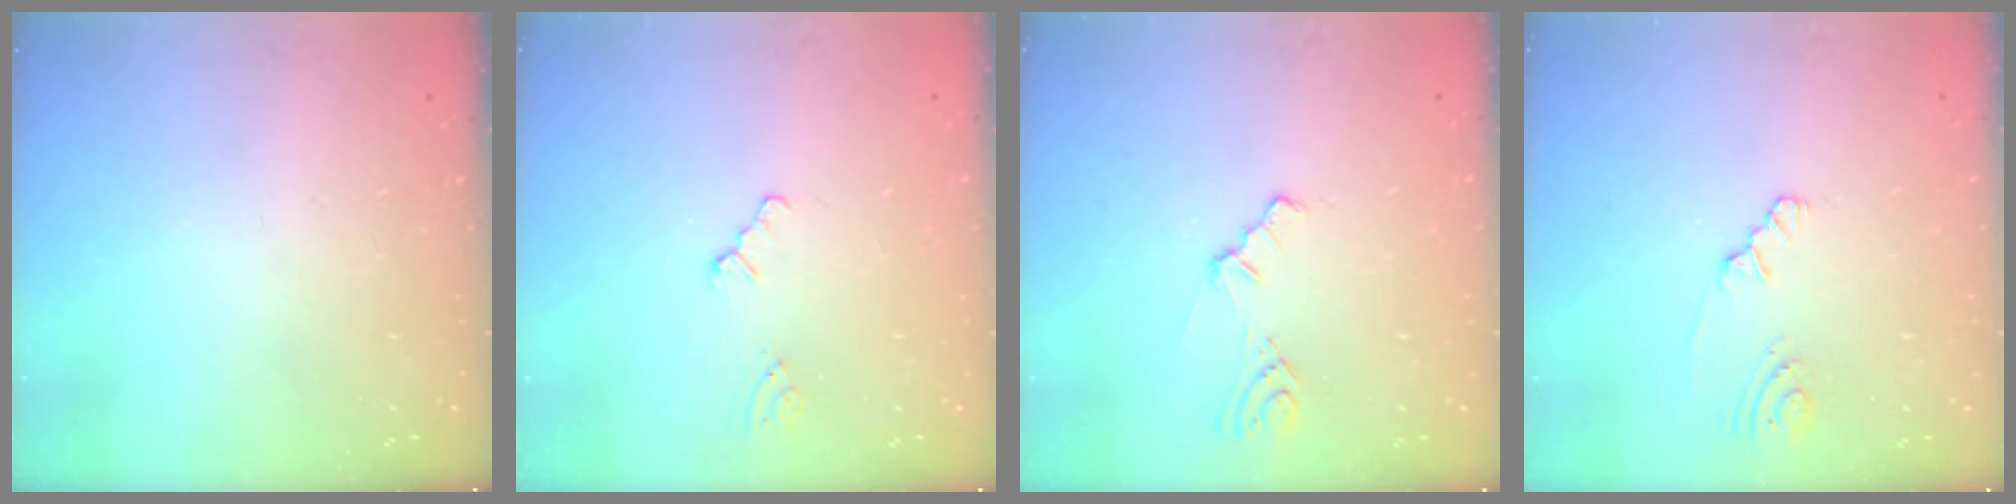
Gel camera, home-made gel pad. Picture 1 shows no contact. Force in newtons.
{"total": 0.0}
{"total": 2.8, "press": 2.8, "slide": 0.7}
{"total": 1.6, "press": 1.6, "slide": 0.3}